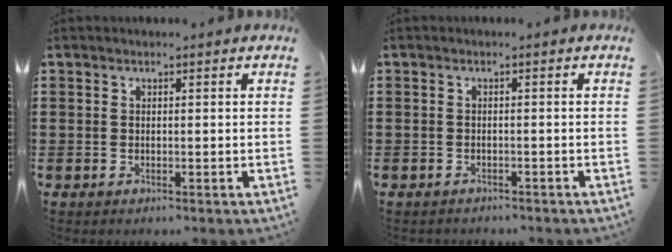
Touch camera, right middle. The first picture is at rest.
{"total": 0.7, "force": [-0.7, 0.0, 0.0], "torque": [-0.002, 0.000, -0.014]}